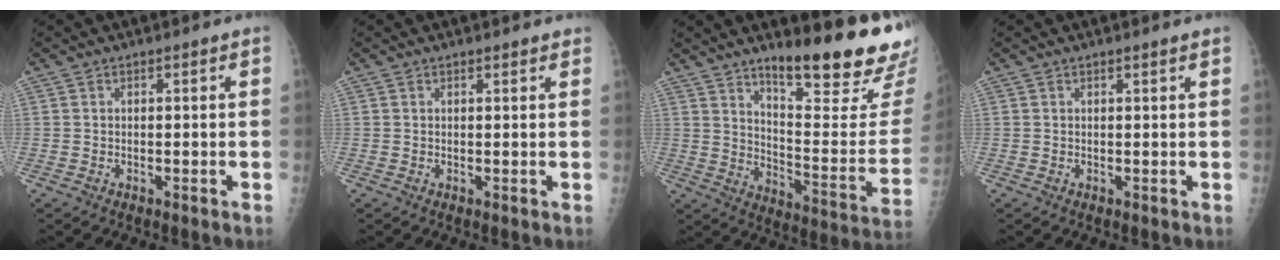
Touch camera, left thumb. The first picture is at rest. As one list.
[{"total": 1.4, "force": [1.2, 0.4, 0.6], "torque": [-0.002, 0.000, 0.014]}, {"total": 23.9, "force": [16.8, 4.8, 16.2], "torque": [-0.197, -0.111, 0.244]}, {"total": 1.0, "force": [0.8, -0.1, 0.5], "torque": [-0.008, 0.001, 0.014]}]